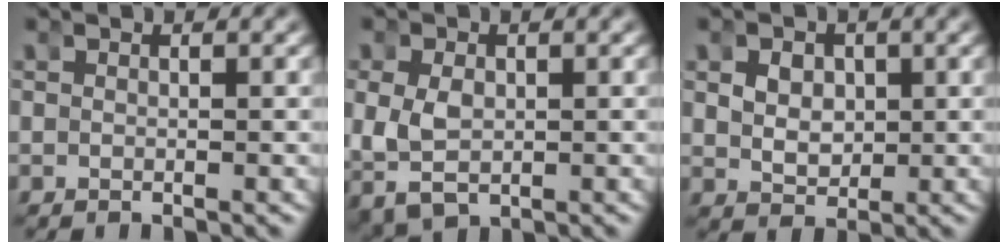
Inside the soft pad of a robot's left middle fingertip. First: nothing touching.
{"total": 5.9, "force": [-0.5, 4.8, 3.3], "torque": [-0.089, -0.023, 0.007]}
{"total": 2.7, "force": [0.4, 2.1, 1.6], "torque": [-0.033, -0.015, 0.022]}